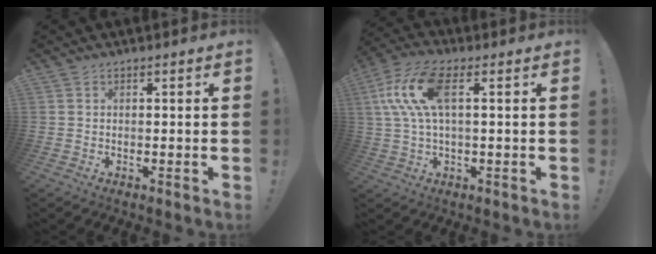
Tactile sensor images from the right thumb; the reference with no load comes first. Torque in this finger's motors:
{"motor_torque": [1.01, 0.94, 1.15, 0.06, 0.43]}